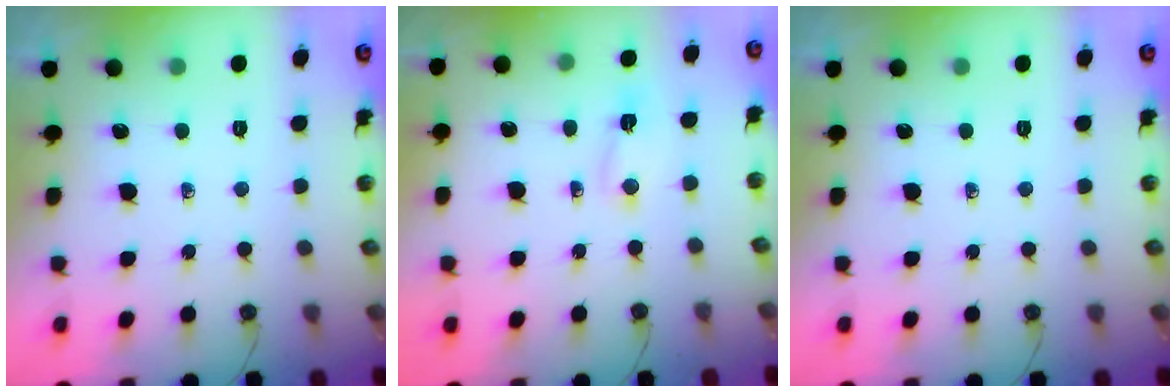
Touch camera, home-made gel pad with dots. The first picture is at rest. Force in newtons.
{"total": 2.4, "press": 2.2, "slide": 0.8}
{"total": 0.0}